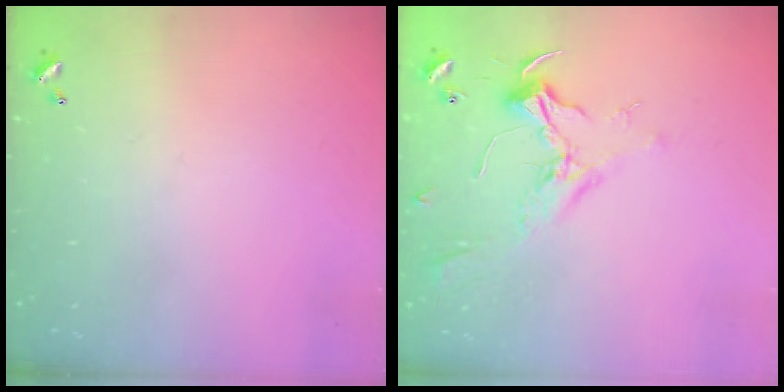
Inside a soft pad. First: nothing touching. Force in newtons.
{"total": 2.3, "press": 2.2, "slide": 0.7}